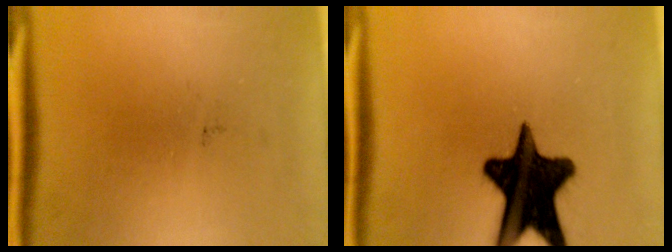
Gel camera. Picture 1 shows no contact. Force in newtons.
{"total": 17.0}